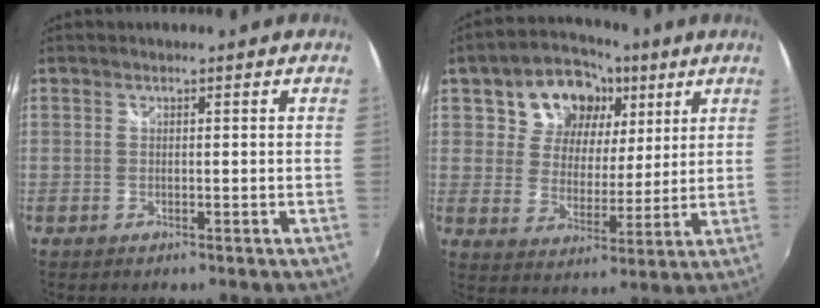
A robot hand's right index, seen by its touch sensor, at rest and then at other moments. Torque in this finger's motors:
{"motor_torque": [0.78, 0.67, 0.31, 0.03]}